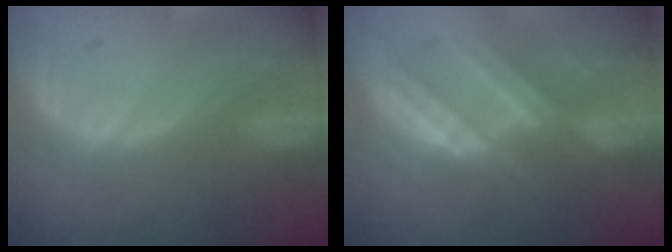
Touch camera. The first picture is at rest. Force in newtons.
{"total": 7.3, "press": 7.3, "slide": 1.0}